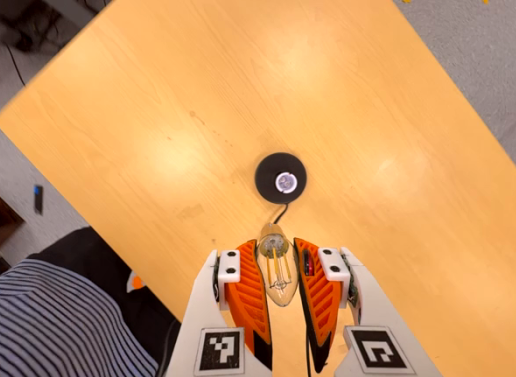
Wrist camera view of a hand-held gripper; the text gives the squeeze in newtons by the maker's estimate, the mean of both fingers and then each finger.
{"total": 22.9, "left": 26.5, "right": 19.3}